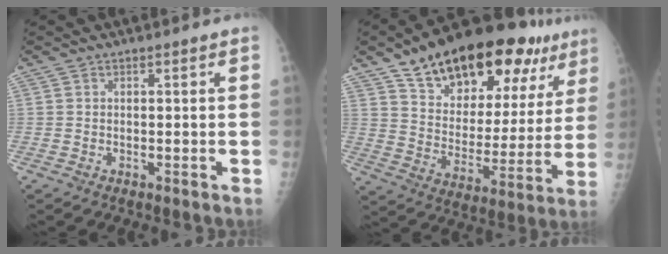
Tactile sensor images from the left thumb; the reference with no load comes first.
{"total": 28.2, "force": [17.7, 12.9, 17.8], "torque": [-0.234, -0.039, 0.271]}